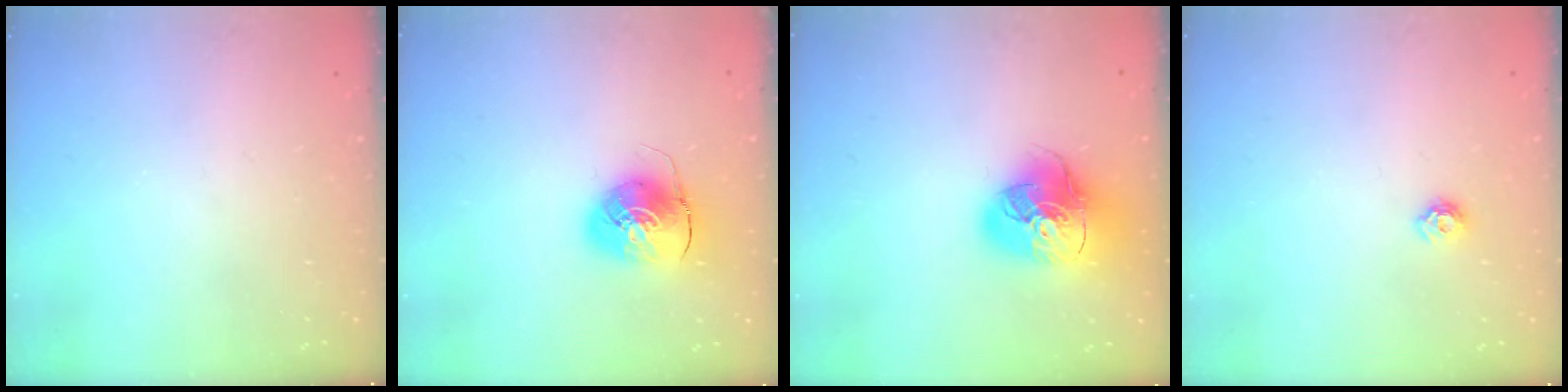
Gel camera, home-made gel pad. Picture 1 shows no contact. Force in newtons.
{"total": 9.2, "press": 9.1, "slide": 1.4}
{"total": 17.8, "press": 17.6, "slide": 2.6}
{"total": 5.7, "press": 5.7, "slide": 0.7}